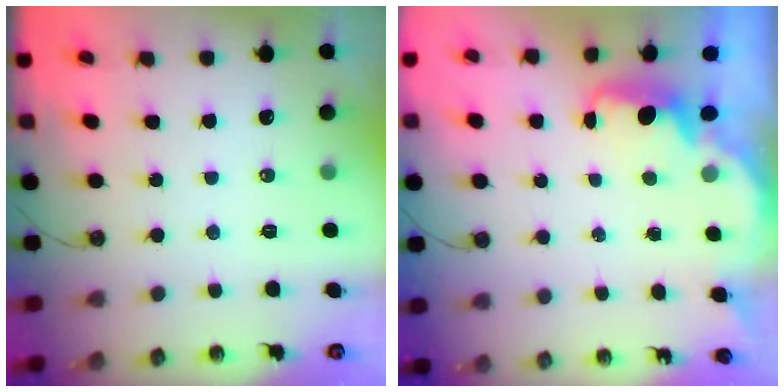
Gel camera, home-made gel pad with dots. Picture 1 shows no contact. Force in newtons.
{"total": 2.3, "press": 2.2, "slide": 0.6}